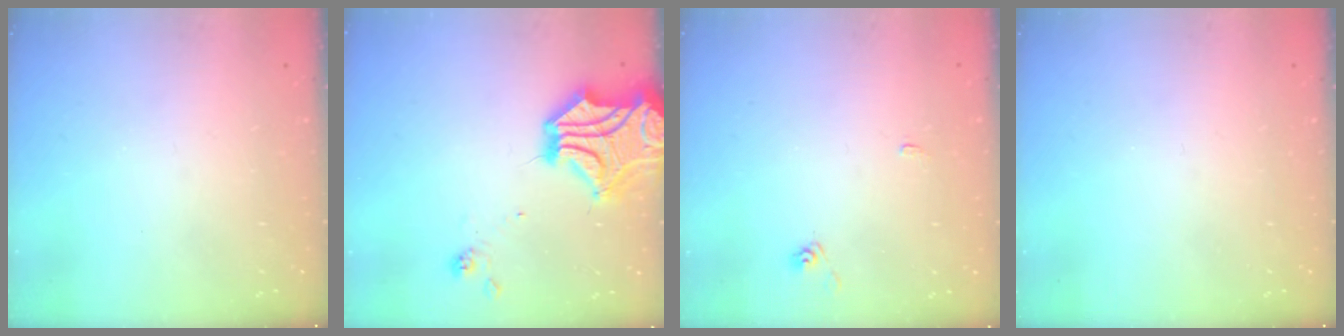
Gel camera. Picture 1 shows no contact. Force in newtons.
{"total": 10.2, "press": 9.9, "slide": 2.6}
{"total": 3.9, "press": 3.9, "slide": 0.3}
{"total": 0.0}